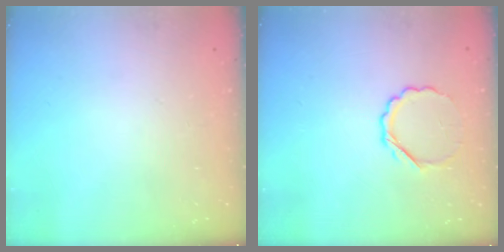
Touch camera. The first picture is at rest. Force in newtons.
{"total": 4.7, "press": 4.5, "slide": 1.1}